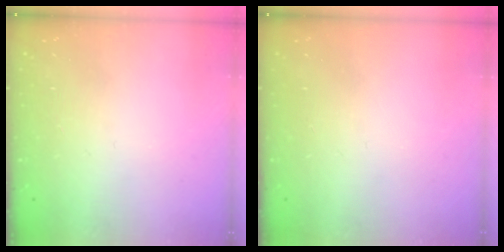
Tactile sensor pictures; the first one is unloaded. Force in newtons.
{"total": 0.0}